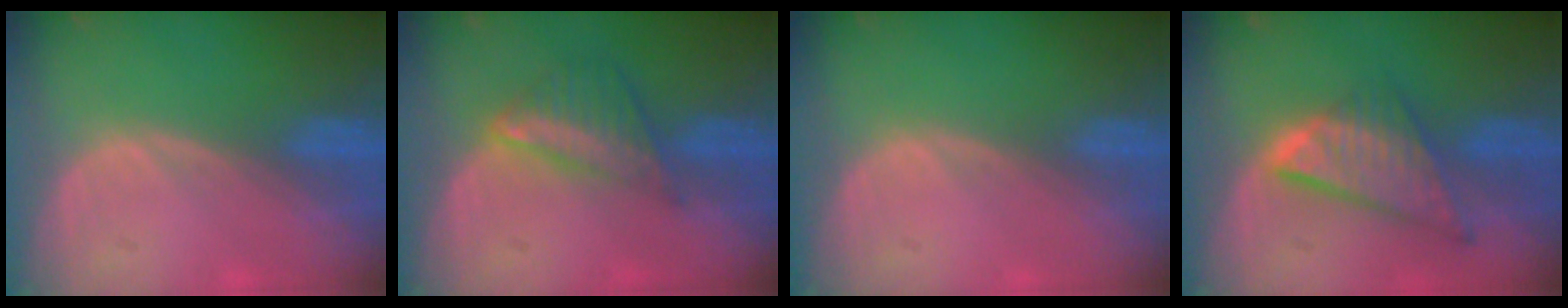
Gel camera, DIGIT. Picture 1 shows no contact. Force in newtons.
{"total": 6.1, "press": 5.4, "slide": 2.9}
{"total": 0.0}
{"total": 8.7, "press": 7.4, "slide": 4.6}